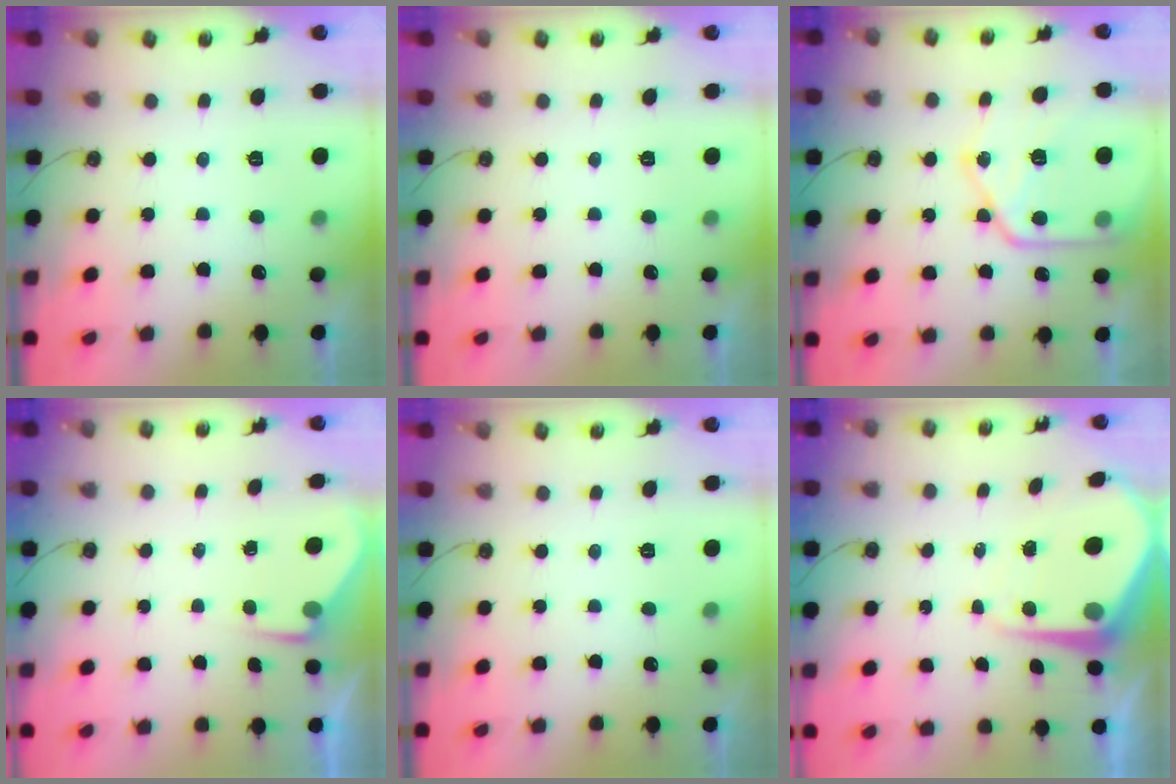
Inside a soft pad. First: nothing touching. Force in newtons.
{"total": 0.0}
{"total": 18.7, "press": 18.6, "slide": 1.7}
{"total": 2.7, "press": 2.6, "slide": 0.4}
{"total": 0.0}
{"total": 7.7, "press": 7.6, "slide": 0.6}